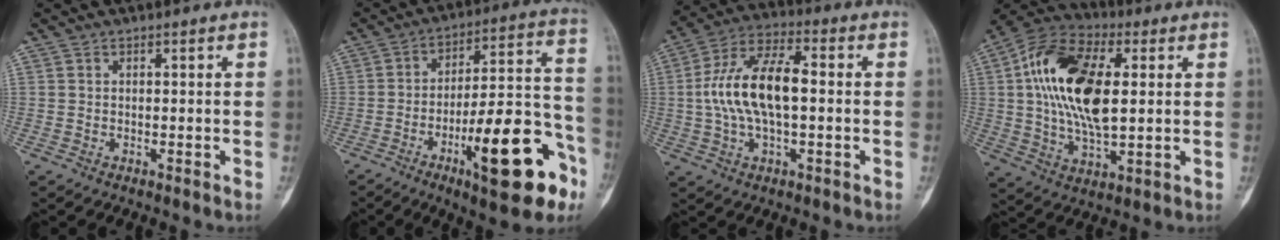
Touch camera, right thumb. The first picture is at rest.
{"total": 21.7, "force": [-9.8, 6.2, 18.3], "torque": [-0.245, 0.060, -0.144]}
{"total": 14.5, "force": [0.1, 6.6, 12.9], "torque": [-0.252, 0.031, -0.003]}
{"total": 19.0, "force": [2.9, 9.6, 16.2], "torque": [-0.300, 0.006, 0.046]}